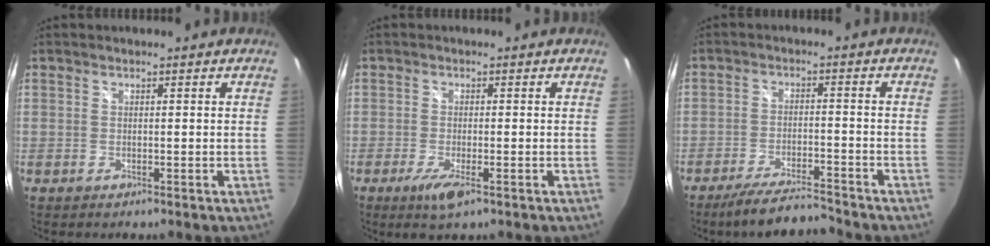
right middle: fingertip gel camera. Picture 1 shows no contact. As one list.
[{"total": 4.7, "force": [-2.6, 1.0, 3.8], "torque": [-0.083, -0.016, -0.046]}, {"total": 9.3, "force": [-8.4, 0.8, 3.9], "torque": [-0.089, -0.005, -0.141]}]